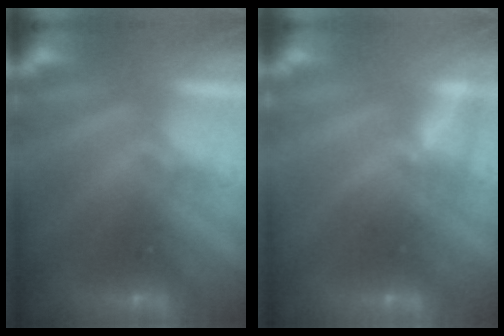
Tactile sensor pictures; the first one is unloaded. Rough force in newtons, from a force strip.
{"total": 1.6}